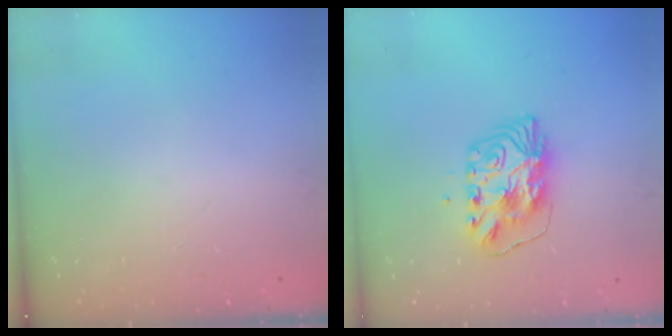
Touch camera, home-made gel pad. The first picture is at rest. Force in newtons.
{"total": 9.4, "press": 9.4, "slide": 0.8}